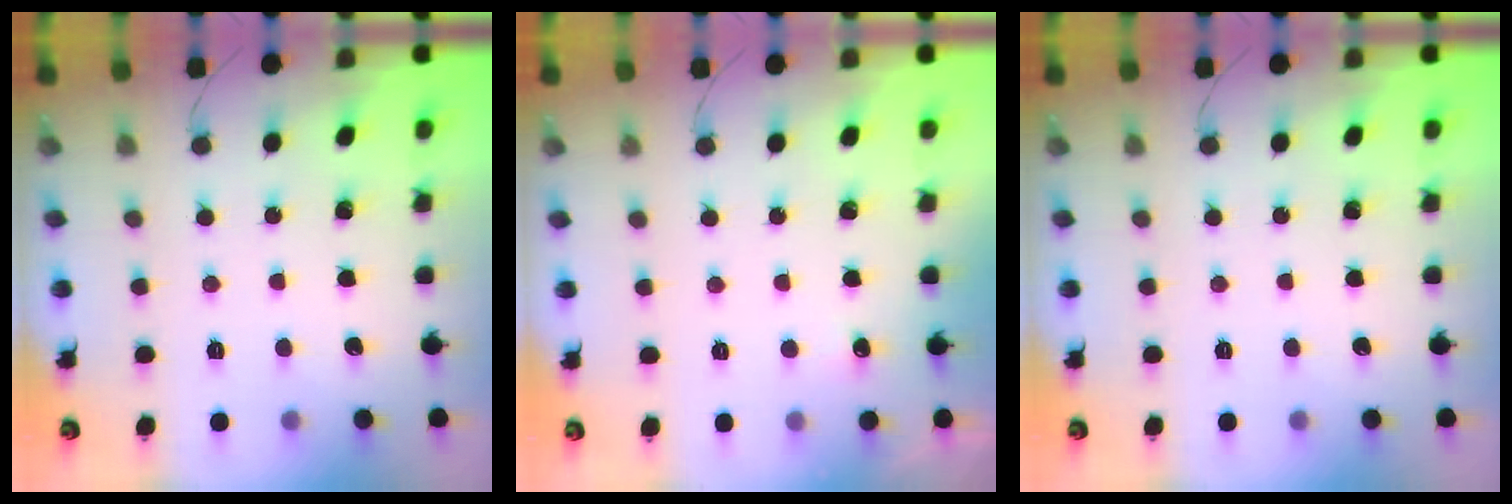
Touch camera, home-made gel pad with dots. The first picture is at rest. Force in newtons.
{"total": 2.4, "press": 2.2, "slide": 1.1}
{"total": 0.0}